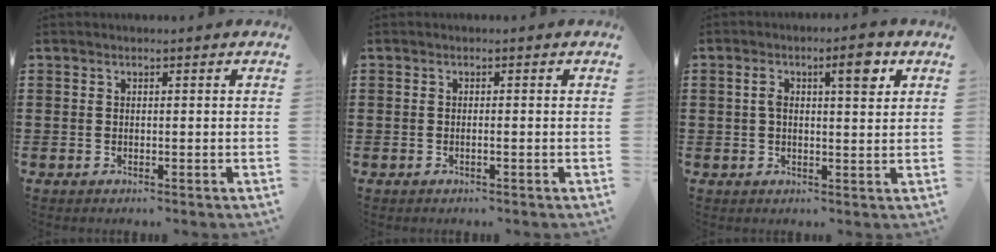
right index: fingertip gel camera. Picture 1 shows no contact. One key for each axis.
{"total": 0.6, "fx": -0.2, "fy": -0.1, "fz": 0.5, "tx": -0.009, "ty": -0.003, "tz": -0.004}
{"total": 5.6, "fx": 2.2, "fy": 1.7, "fz": 4.8, "tx": -0.086, "ty": 0.005, "tz": 0.030}